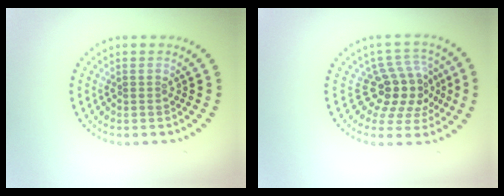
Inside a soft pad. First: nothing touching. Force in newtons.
{"total": 4.5, "press": 3.8, "slide": 2.4}